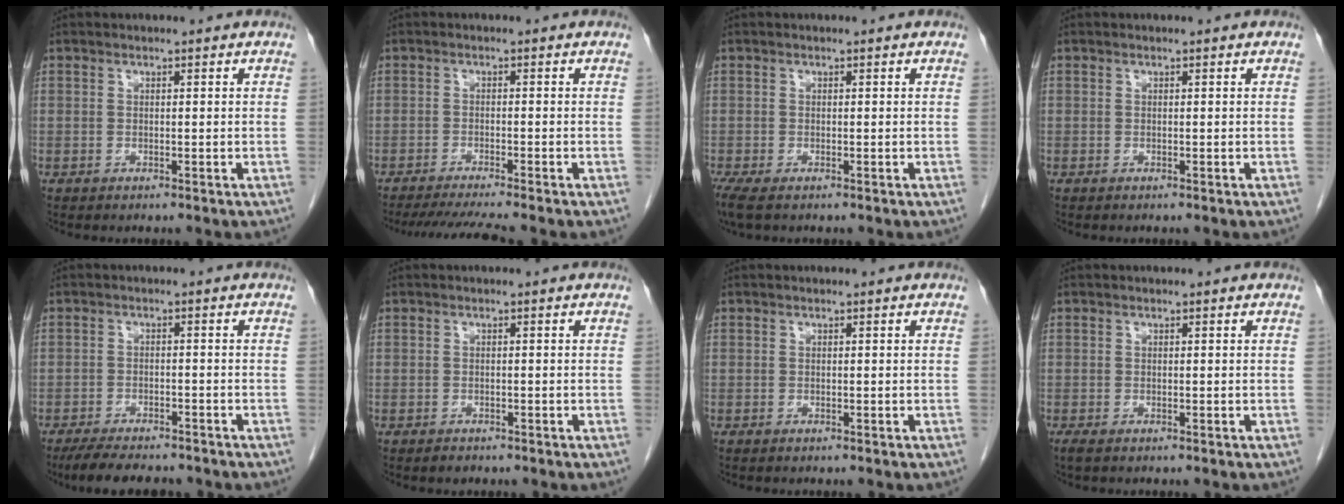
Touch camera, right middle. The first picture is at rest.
{"total": 6.3, "force": [-5.5, -1.2, 2.8], "torque": [-0.045, -0.021, -0.089]}
{"total": 3.2, "force": [-2.2, 1.0, 2.1], "torque": [-0.044, -0.013, -0.035]}
{"total": 0.0}
{"total": 8.3, "force": [-7.2, 2.1, 3.5], "torque": [-0.058, -0.014, -0.111]}
{"total": 0.9, "force": [-0.8, 0.5, 0.2], "torque": [-0.010, -0.003, -0.011]}
{"total": 0.0}
{"total": 0.9, "force": [-0.7, 0.2, 0.6], "torque": [-0.010, -0.003, -0.009]}